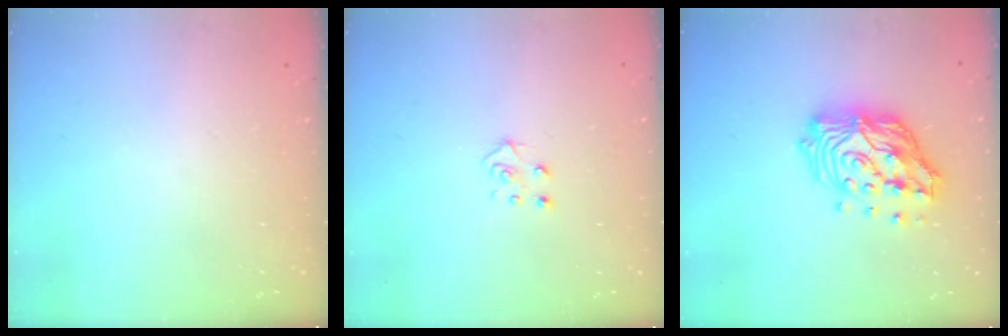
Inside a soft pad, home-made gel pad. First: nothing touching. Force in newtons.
{"total": 4.6, "press": 4.6, "slide": 0.4}
{"total": 17.9, "press": 17.8, "slide": 1.7}